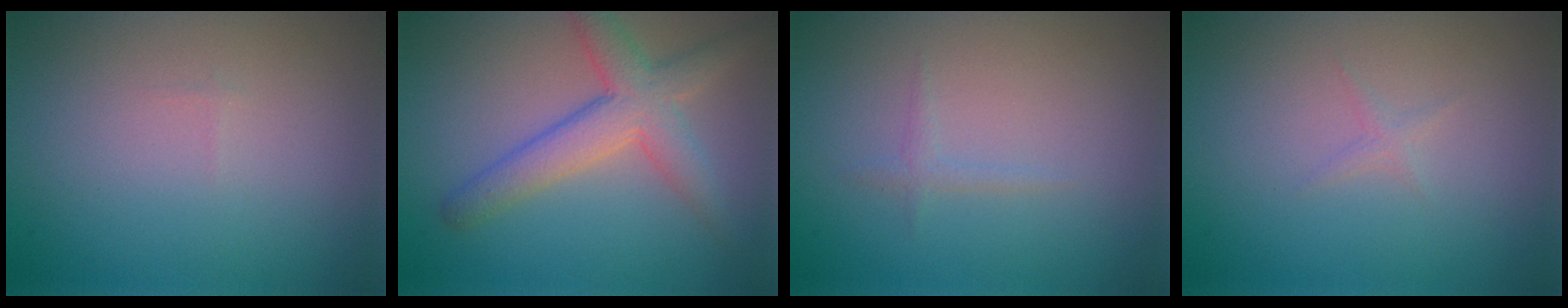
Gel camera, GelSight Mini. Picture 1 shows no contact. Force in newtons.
{"total": 4.9, "press": 4.9, "slide": 0.3}
{"total": 0.7, "press": 0.7, "slide": 0.0}
{"total": 0.6, "press": 0.6, "slide": 0.0}